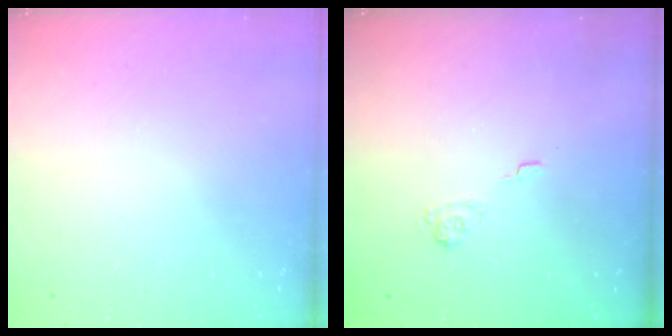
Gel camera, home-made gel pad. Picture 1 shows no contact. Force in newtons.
{"total": 2.2, "press": 1.7, "slide": 1.4}